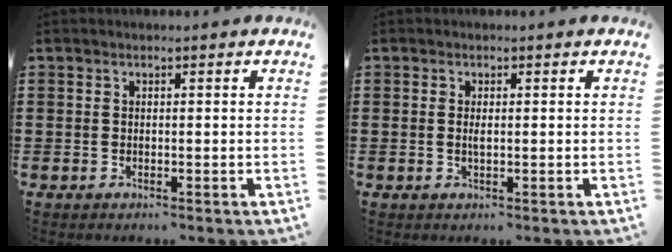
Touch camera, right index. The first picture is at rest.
{"total": 1.3, "force": [0.0, 0.4, 1.2], "torque": [-0.024, 0.002, 0.000]}